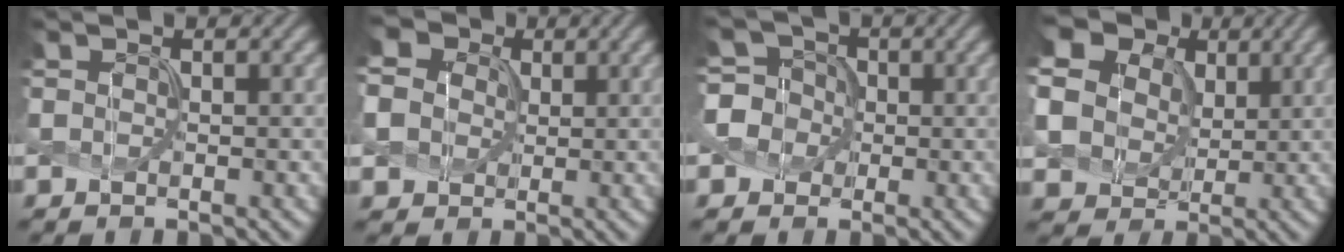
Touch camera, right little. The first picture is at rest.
{"total": 7.6, "force": [2.1, 6.5, 3.4], "torque": [-0.091, 0.024, 0.029]}
{"total": 4.6, "force": [-0.7, 4.2, 1.7], "torque": [-0.023, 0.019, -0.028]}
{"total": 11.8, "force": [4.1, 9.8, 5.2], "torque": [-0.157, 0.016, 0.089]}